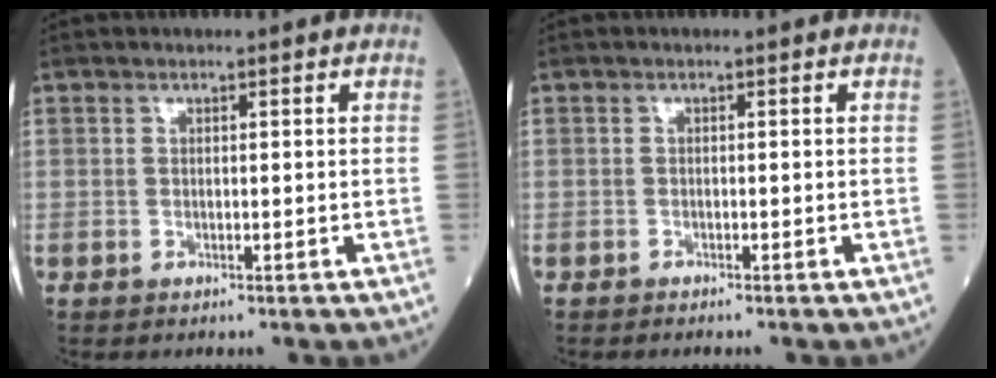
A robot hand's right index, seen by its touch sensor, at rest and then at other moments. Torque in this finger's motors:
{"motor_torque": [-0.27, -0.07, -0.01, -0.02]}